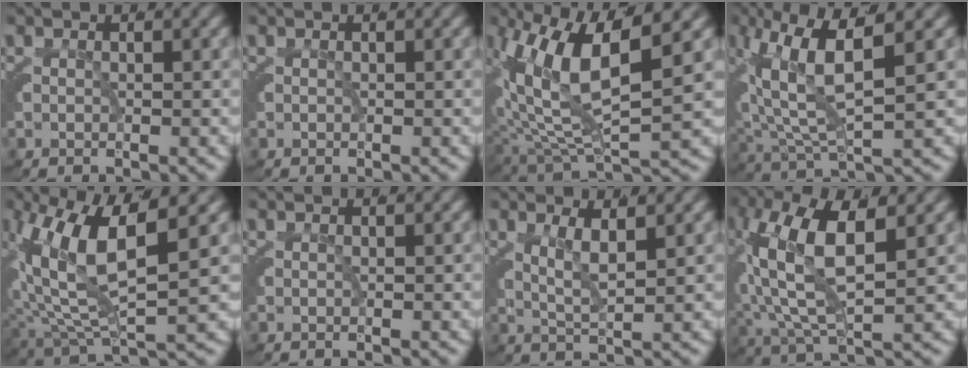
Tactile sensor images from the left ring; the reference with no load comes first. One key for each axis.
{"total": 0.0}
{"total": 12.0, "fx": 1.5, "fy": 6.2, "fz": 10.1, "tx": -0.192, "ty": -0.018, "tz": 0.039}
{"total": 8.4, "fx": 2.5, "fy": 3.0, "fz": 7.5, "tx": -0.127, "ty": 0.010, "tz": 0.046}
{"total": 10.5, "fx": 1.5, "fy": 5.2, "fz": 9.0, "tx": -0.176, "ty": -0.019, "tz": 0.040}
{"total": 0.0}
{"total": 2.6, "fx": 1.0, "fy": -0.6, "fz": 2.2, "tx": -0.036, "ty": -0.010, "tz": 0.028}
{"total": 9.4, "fx": 2.3, "fy": 3.8, "fz": 8.3, "tx": -0.153, "ty": 0.006, "tz": 0.043}